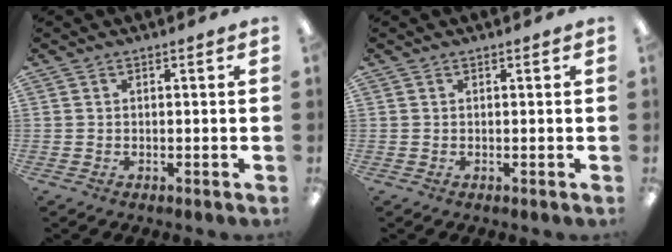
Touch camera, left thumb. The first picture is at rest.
{"total": 0.0}